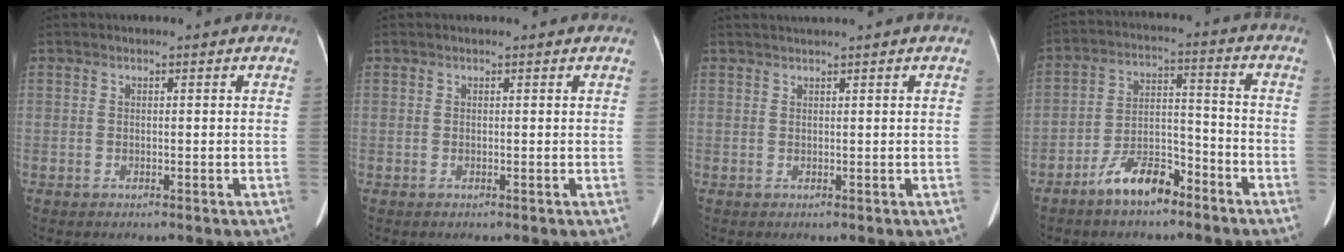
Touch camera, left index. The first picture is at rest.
{"total": 0.7, "force": [0.6, 0.2, 0.2], "torque": [-0.010, 0.007, 0.006]}
{"total": 1.4, "force": [1.2, -0.5, 0.6], "torque": [-0.010, 0.012, 0.029]}
{"total": 8.6, "force": [-6.4, 3.0, 4.9], "torque": [-0.098, 0.007, -0.117]}